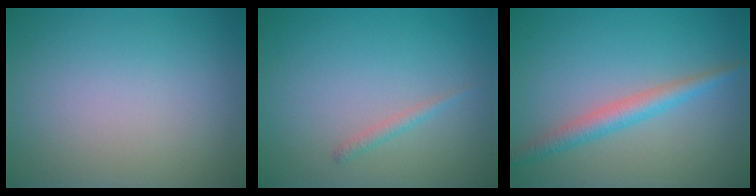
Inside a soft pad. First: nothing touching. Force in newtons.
{"total": 0.9, "press": 0.9, "slide": 0.0}
{"total": 2.7, "press": 2.7, "slide": 0.1}